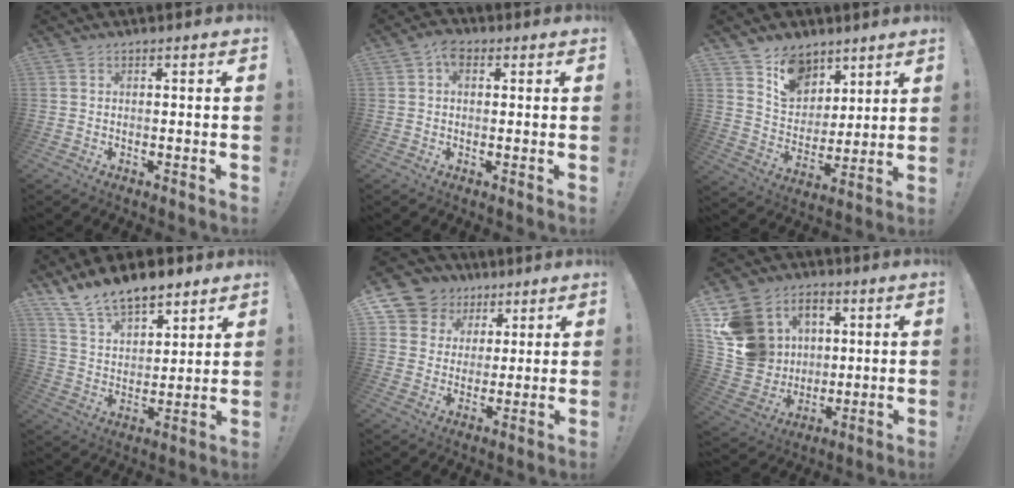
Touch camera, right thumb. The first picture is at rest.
{"total": 4.3, "force": [1.3, 2.9, 2.9], "torque": [-0.043, 0.002, 0.023]}
{"total": 12.2, "force": [8.1, 8.5, 3.1], "torque": [-0.043, -0.061, 0.159]}
{"total": 13.2, "force": [10.9, 5.6, 4.8], "torque": [-0.097, -0.079, 0.204]}
{"total": 10.4, "force": [5.3, 8.6, 2.1], "torque": [-0.035, -0.038, 0.112]}
{"total": 15.8, "force": [4.3, 14.5, 4.6], "torque": [-0.077, -0.013, 0.115]}